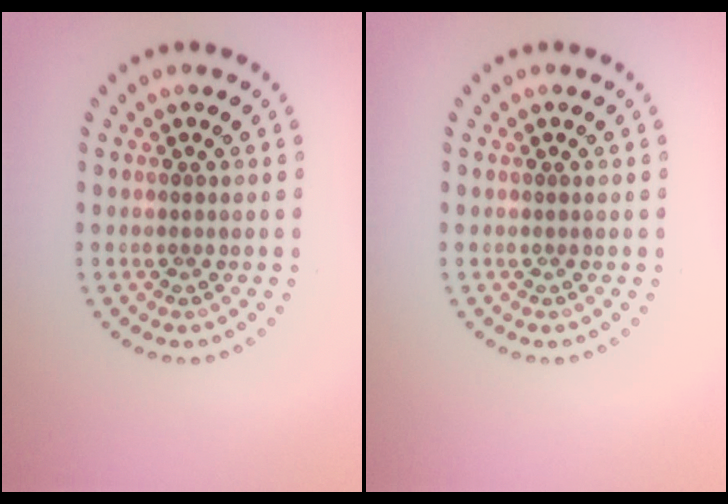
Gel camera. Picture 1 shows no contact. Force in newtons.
{"total": 0.0}